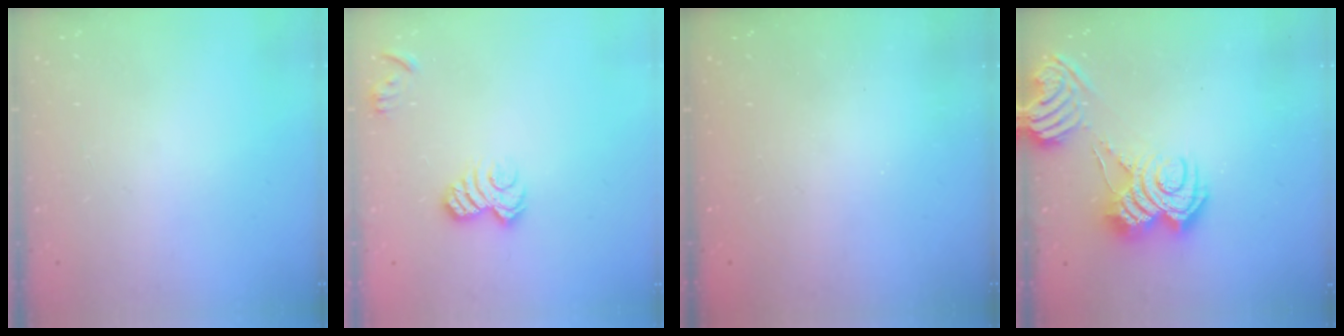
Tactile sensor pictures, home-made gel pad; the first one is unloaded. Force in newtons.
{"total": 8.1, "press": 8.0, "slide": 0.9}
{"total": 2.3, "press": 2.2, "slide": 0.8}
{"total": 9.1, "press": 9.1, "slide": 0.5}